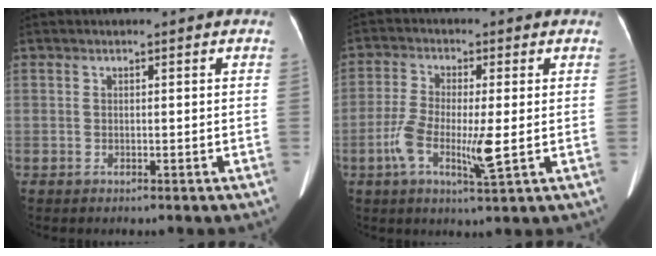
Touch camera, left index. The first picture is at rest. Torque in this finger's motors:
{"motor_torque": [1.01, 0.36, 0.66, 0.21]}